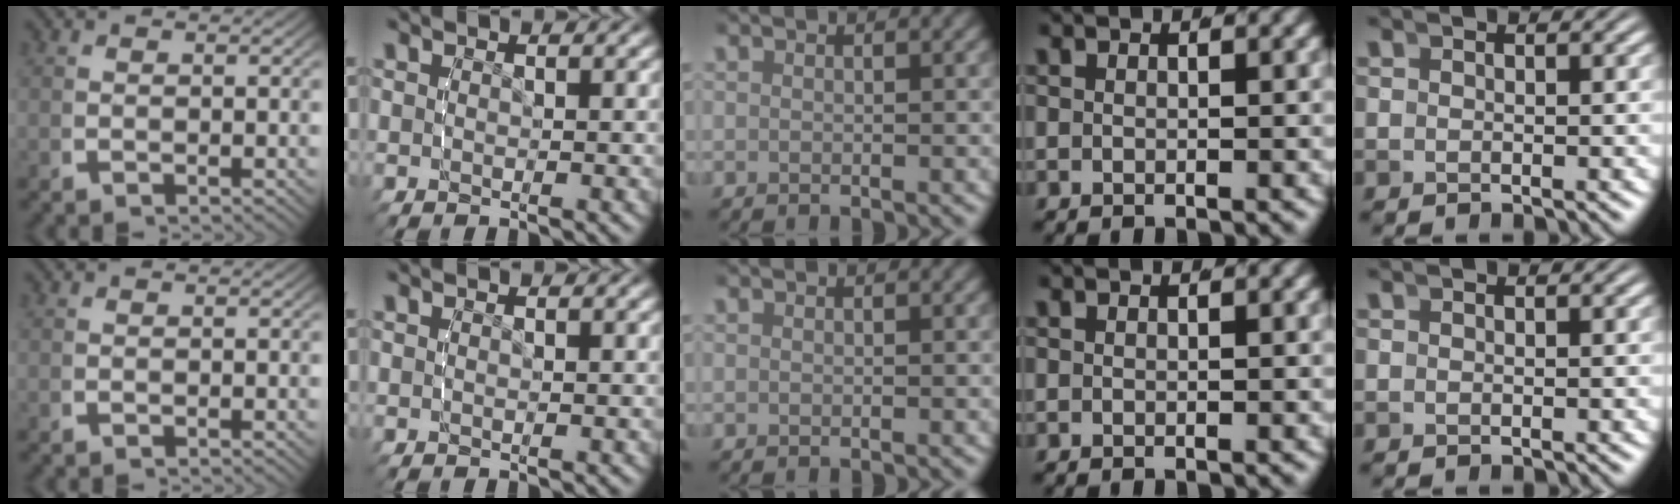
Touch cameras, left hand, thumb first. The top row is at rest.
{}